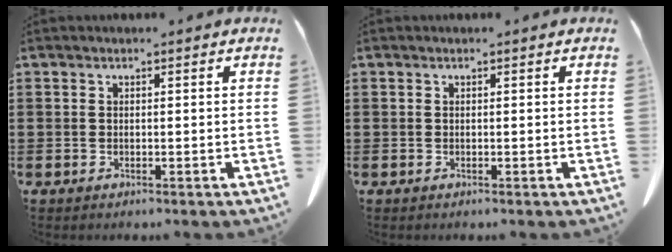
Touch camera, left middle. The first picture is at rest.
{"total": 0.0}